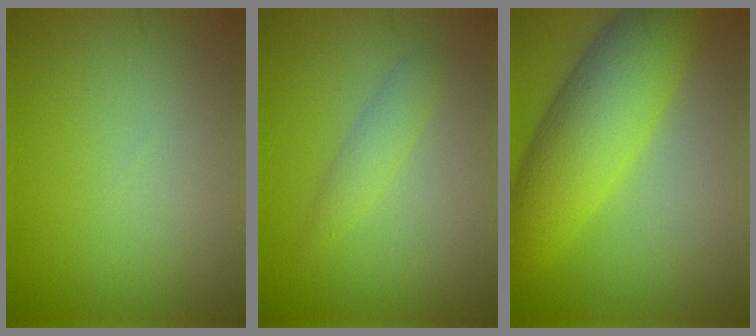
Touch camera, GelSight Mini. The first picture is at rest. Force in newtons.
{"total": 1.7, "press": 1.7, "slide": 0.1}
{"total": 7.8, "press": 7.8, "slide": 0.2}